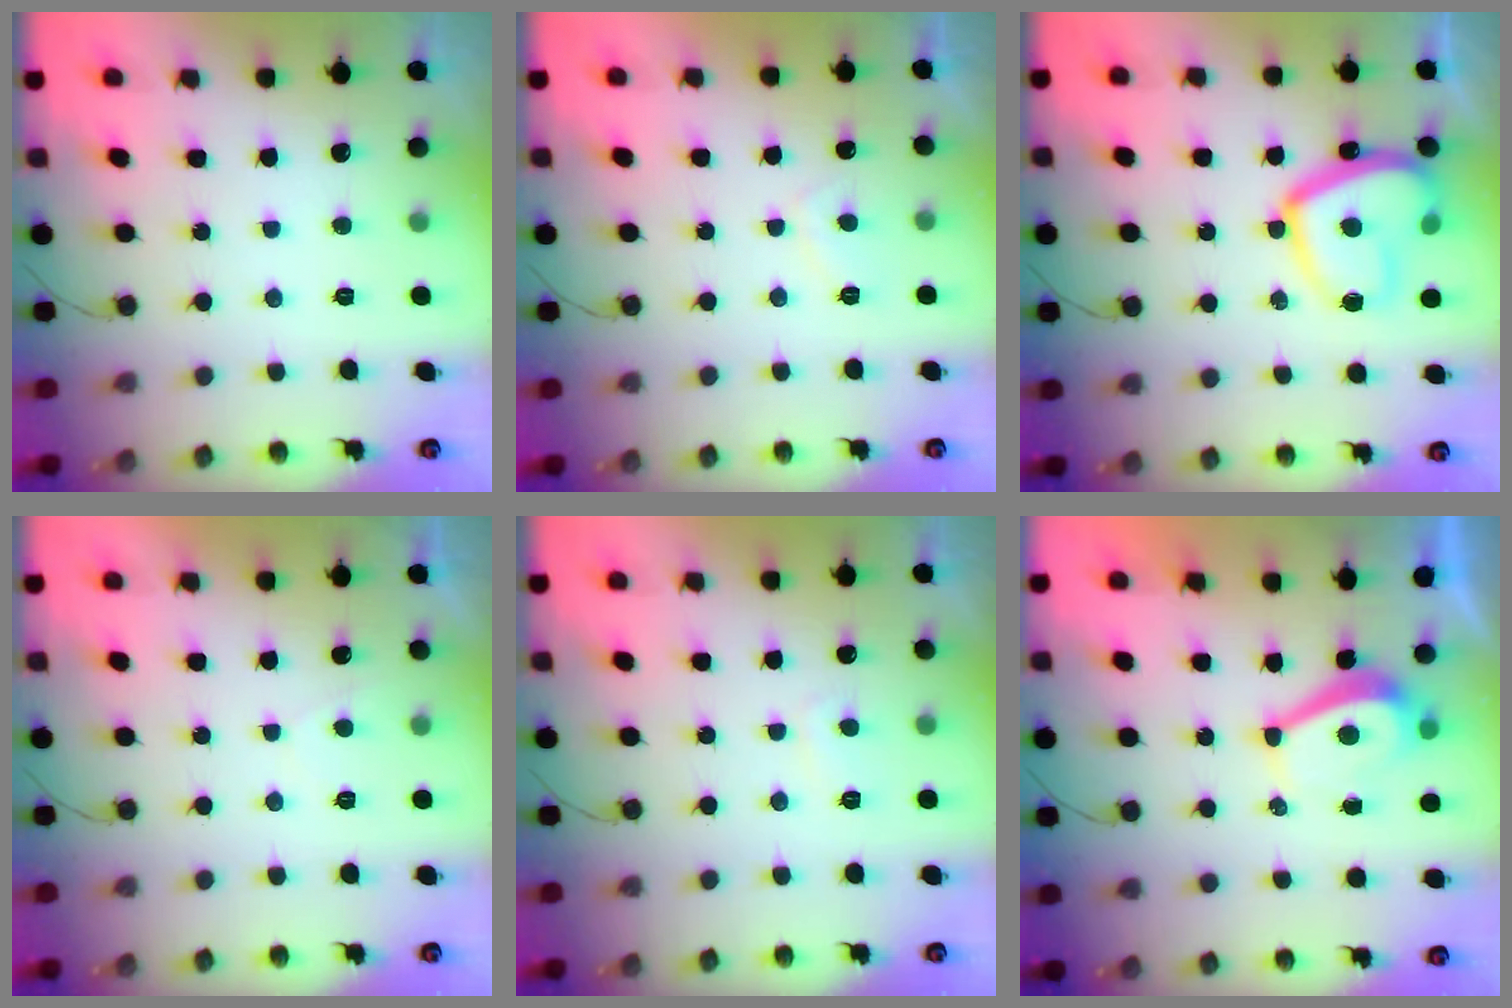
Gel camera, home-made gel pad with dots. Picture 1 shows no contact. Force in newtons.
{"total": 1.9, "press": 1.7, "slide": 0.8}
{"total": 16.3, "press": 16.2, "slide": 1.6}
{"total": 0.8, "press": 0.6, "slide": 0.6}
{"total": 1.6, "press": 1.5, "slide": 0.6}
{"total": 4.6, "press": 4.6, "slide": 0.3}